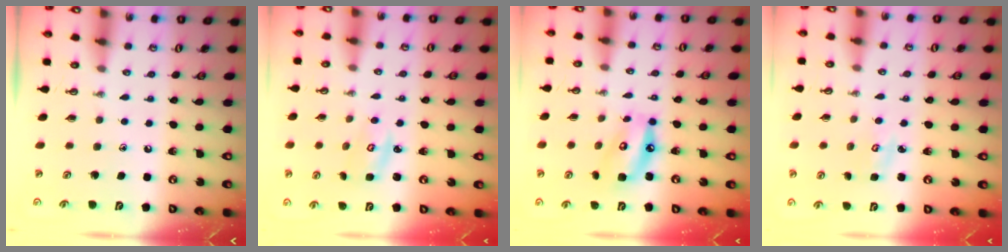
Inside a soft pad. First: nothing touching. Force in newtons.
{"total": 2.8, "press": 2.8, "slide": 0.3}
{"total": 9.6, "press": 9.5, "slide": 0.8}
{"total": 3.1, "press": 3.0, "slide": 0.3}